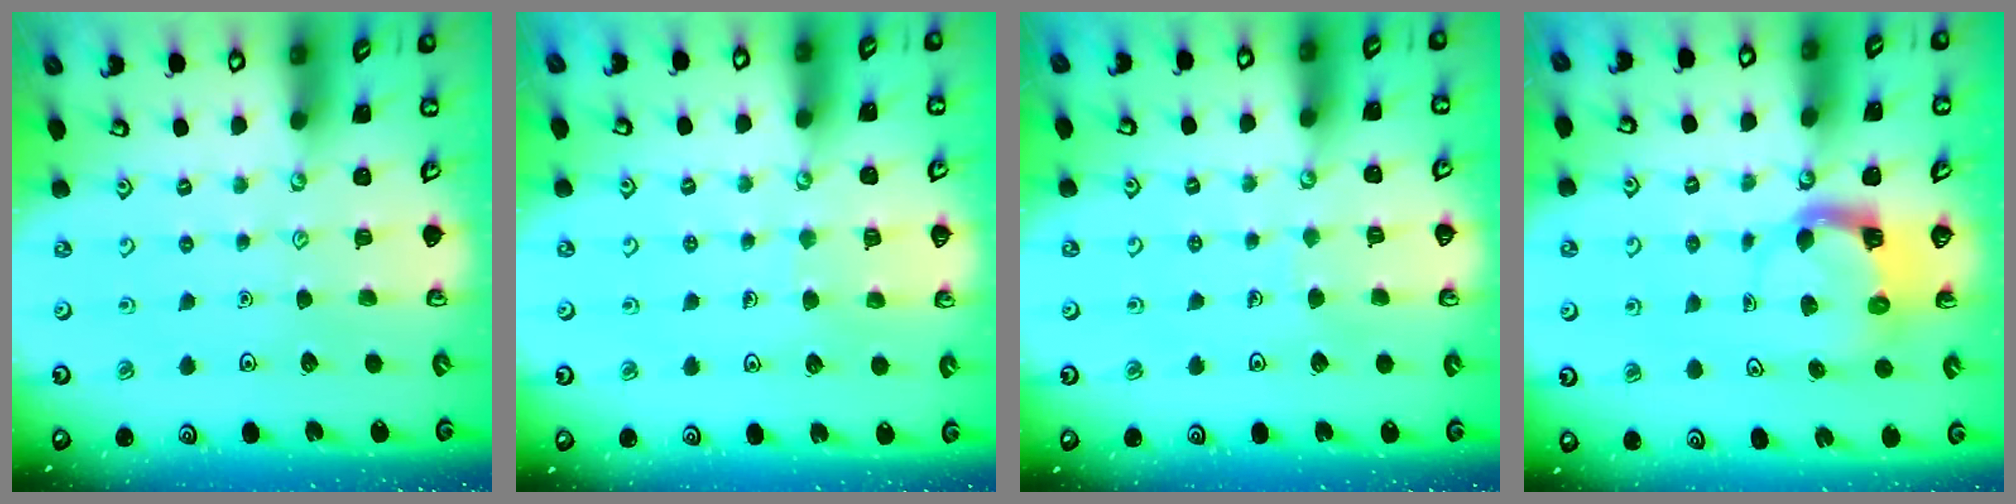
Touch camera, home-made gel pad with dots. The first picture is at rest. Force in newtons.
{"total": 5.9, "press": 5.9, "slide": 0.5}
{"total": 2.3, "press": 2.3, "slide": 0.1}
{"total": 3.7, "press": 3.6, "slide": 0.7}